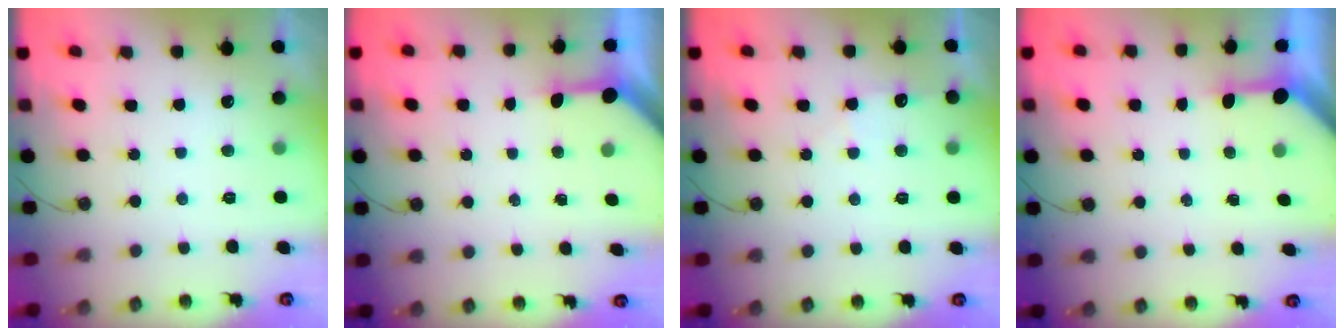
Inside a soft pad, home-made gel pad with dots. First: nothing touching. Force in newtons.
{"total": 3.4, "press": 3.4, "slide": 0.4}
{"total": 5.5, "press": 5.5, "slide": 0.6}
{"total": 3.2, "press": 3.2, "slide": 0.3}